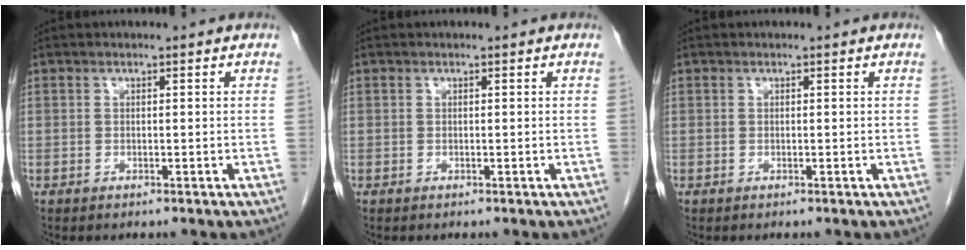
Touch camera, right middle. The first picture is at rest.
{"total": 0.0}
{"total": 0.0}